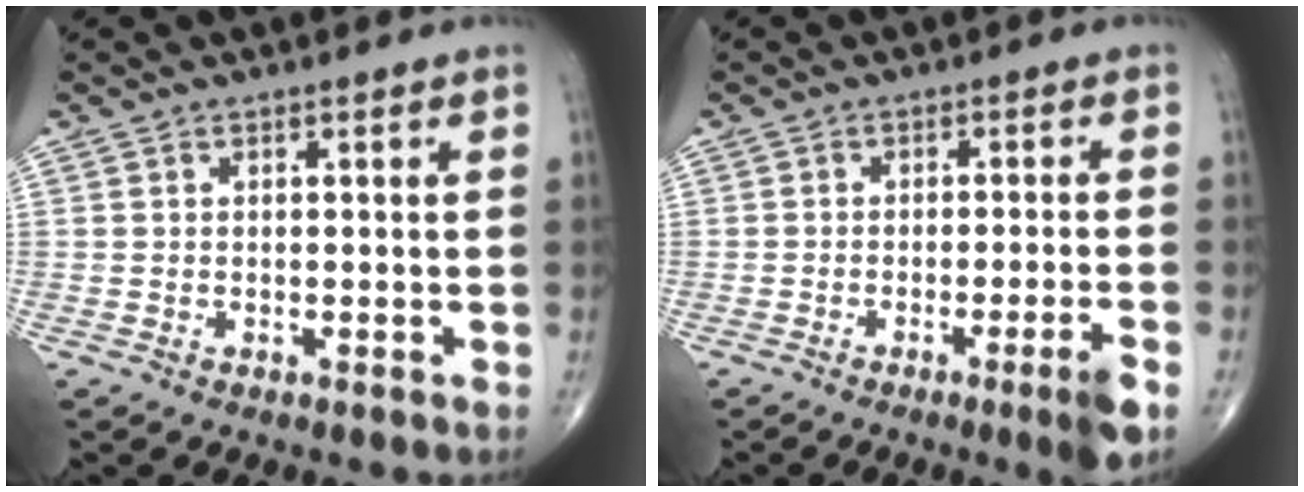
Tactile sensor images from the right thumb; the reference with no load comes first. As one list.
[{"total": 5.0, "force": [-2.8, -0.2, 4.2], "torque": [-0.068, 0.004, -0.044]}]